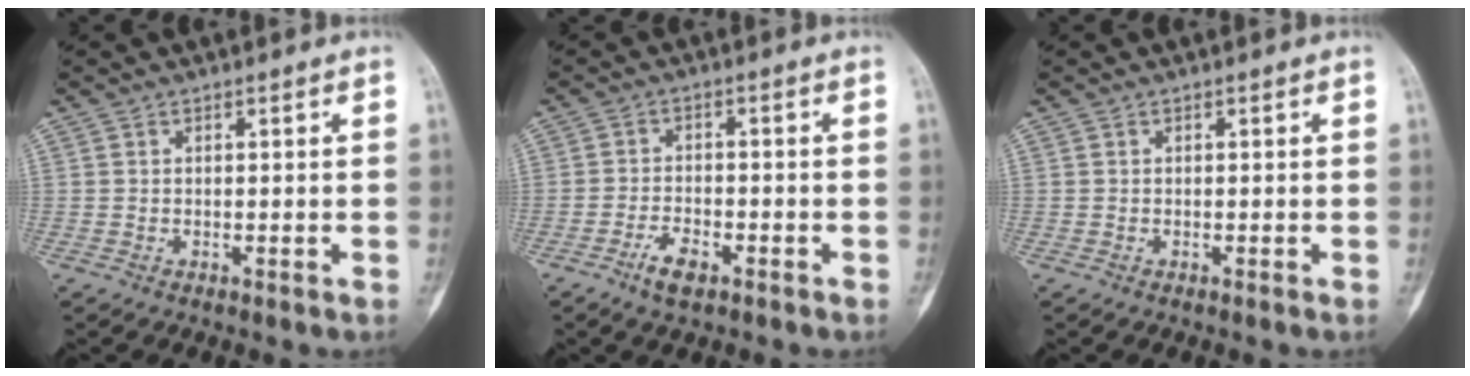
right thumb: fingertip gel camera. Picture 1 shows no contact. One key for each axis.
{"total": 4.2, "fx": -2.6, "fy": 1.8, "fz": 2.8, "tx": -0.054, "ty": 0.014, "tz": -0.047}
{"total": 0.0}